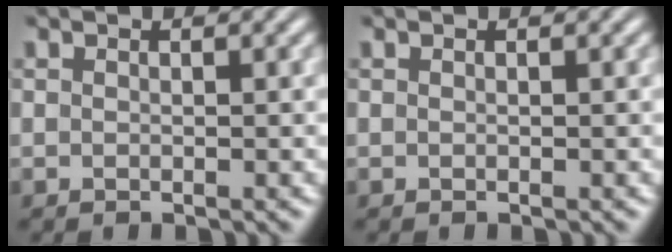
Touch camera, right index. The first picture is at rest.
{"total": 0.0}